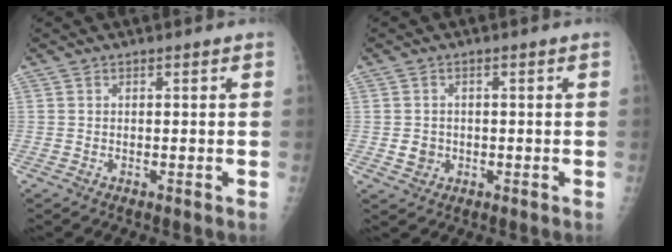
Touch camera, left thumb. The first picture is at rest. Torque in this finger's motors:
{"motor_torque": [-0.23, 0.12, 0.02, 0.00, 0.00]}